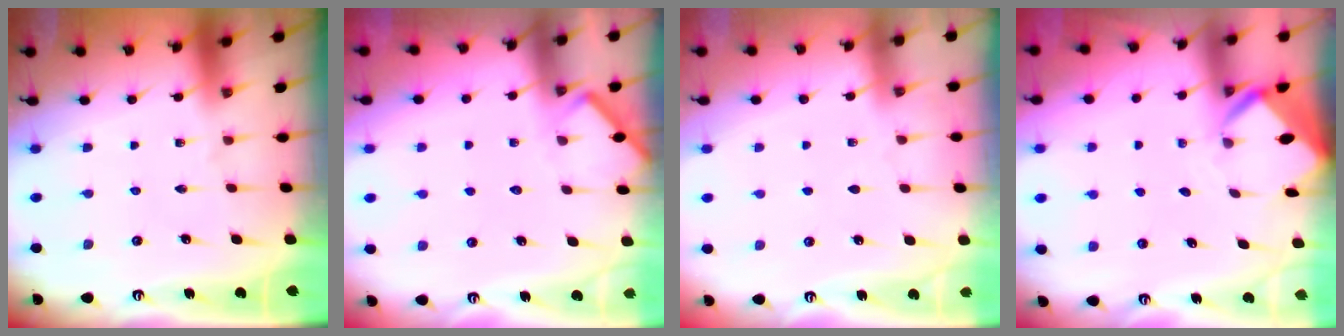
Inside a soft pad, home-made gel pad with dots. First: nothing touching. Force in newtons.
{"total": 5.2, "press": 5.2, "slide": 0.6}
{"total": 3.2, "press": 3.2, "slide": 0.3}
{"total": 2.8, "press": 2.8, "slide": 0.1}